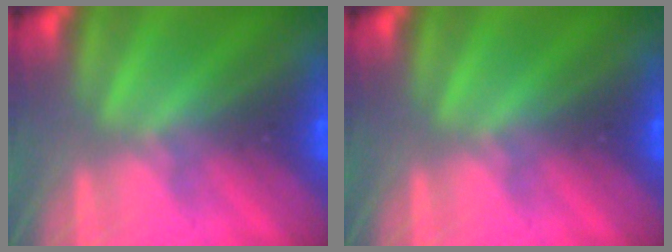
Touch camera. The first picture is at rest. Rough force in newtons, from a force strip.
{"total": 0.0}